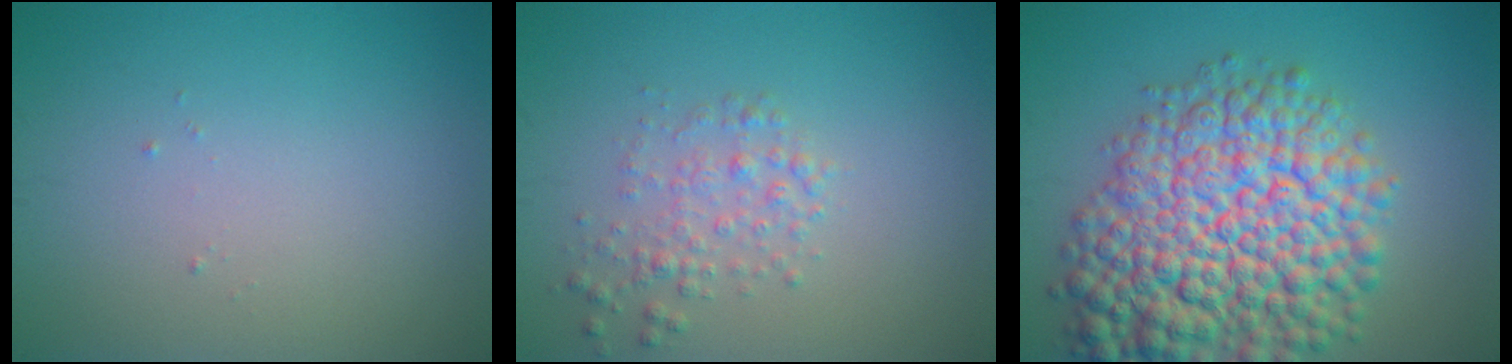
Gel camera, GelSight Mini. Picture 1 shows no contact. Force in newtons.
{"total": 2.1, "press": 2.1, "slide": 0.1}
{"total": 12.7, "press": 12.7, "slide": 0.5}